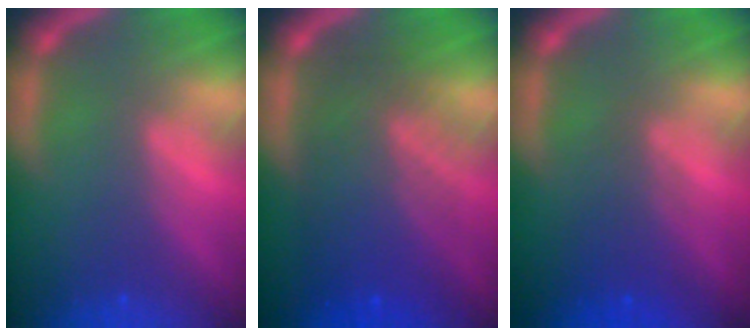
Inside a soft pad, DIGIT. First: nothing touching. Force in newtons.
{"total": 8.1}
{"total": 3.0}